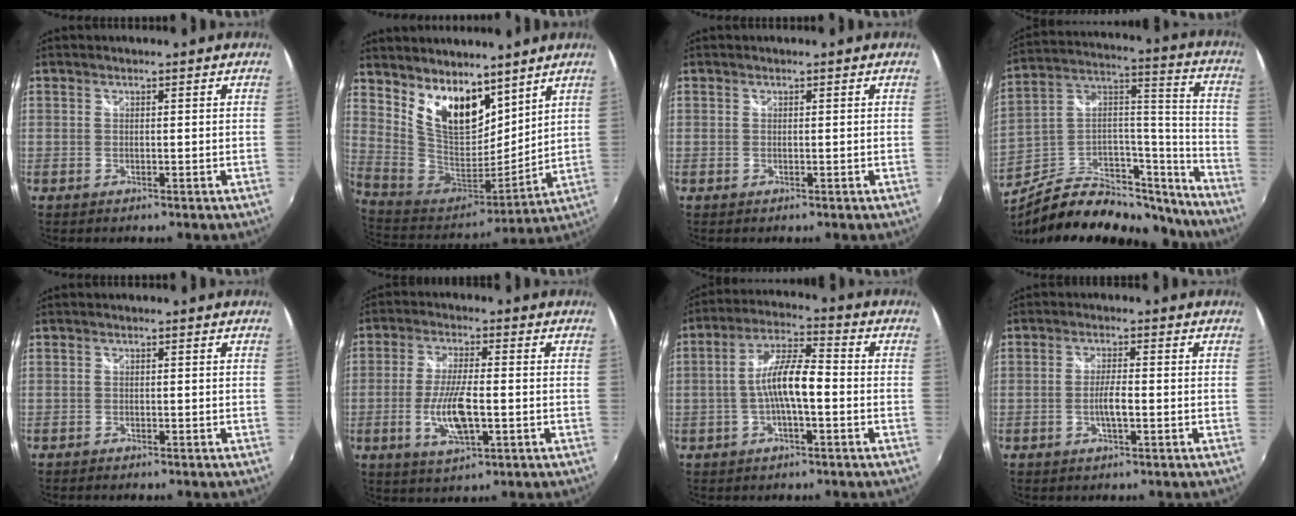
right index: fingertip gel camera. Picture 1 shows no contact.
{"total": 15.9, "force": [9.3, 8.5, 9.8], "torque": [-0.190, 0.001, 0.184]}
{"total": 0.0}
{"total": 25.1, "force": [-20.2, 10.1, 10.9], "torque": [-0.172, 0.057, -0.296]}
{"total": 1.4, "force": [-1.3, 0.5, 0.4], "torque": [-0.014, -0.005, -0.022]}
{"total": 9.2, "force": [-2.4, 2.8, 8.5], "torque": [-0.172, -0.010, -0.043]}
{"total": 8.7, "force": [-1.8, 2.0, 8.2], "torque": [-0.167, 0.014, -0.034]}
{"total": 3.1, "force": [-1.0, 0.4, 2.9], "torque": [-0.055, -0.002, -0.019]}